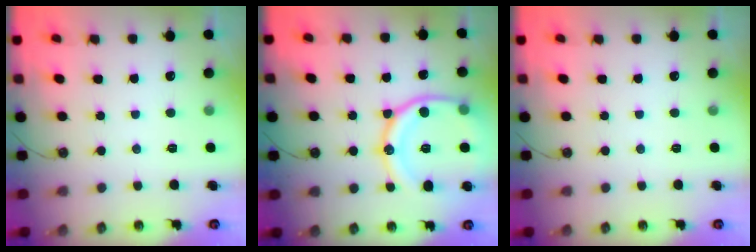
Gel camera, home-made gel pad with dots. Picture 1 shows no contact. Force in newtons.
{"total": 19.3, "press": 19.2, "slide": 2.2}
{"total": 0.0}